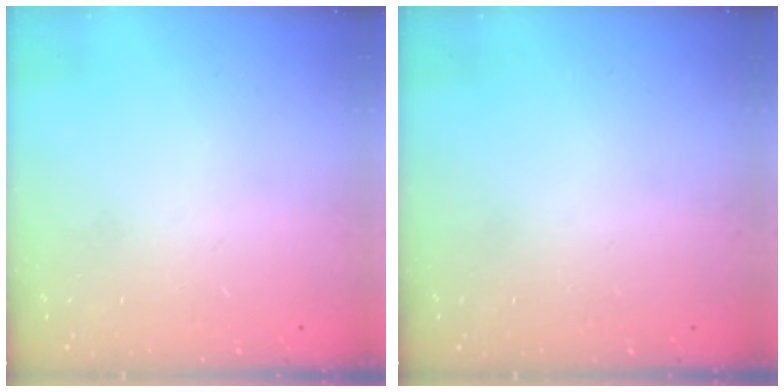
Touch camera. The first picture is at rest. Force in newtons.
{"total": 0.0}